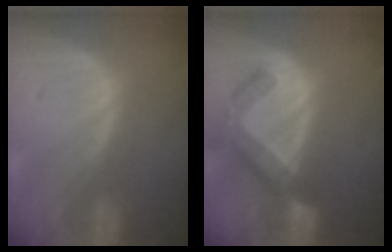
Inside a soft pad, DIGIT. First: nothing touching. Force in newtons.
{"total": 7.3, "press": 6.4, "slide": 3.6}